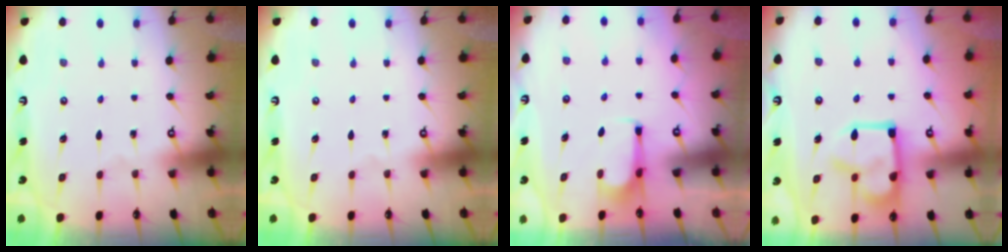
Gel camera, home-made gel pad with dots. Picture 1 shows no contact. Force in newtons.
{"total": 0.0}
{"total": 1.6, "press": 1.6, "slide": 0.2}
{"total": 10.5, "press": 10.4, "slide": 1.5}